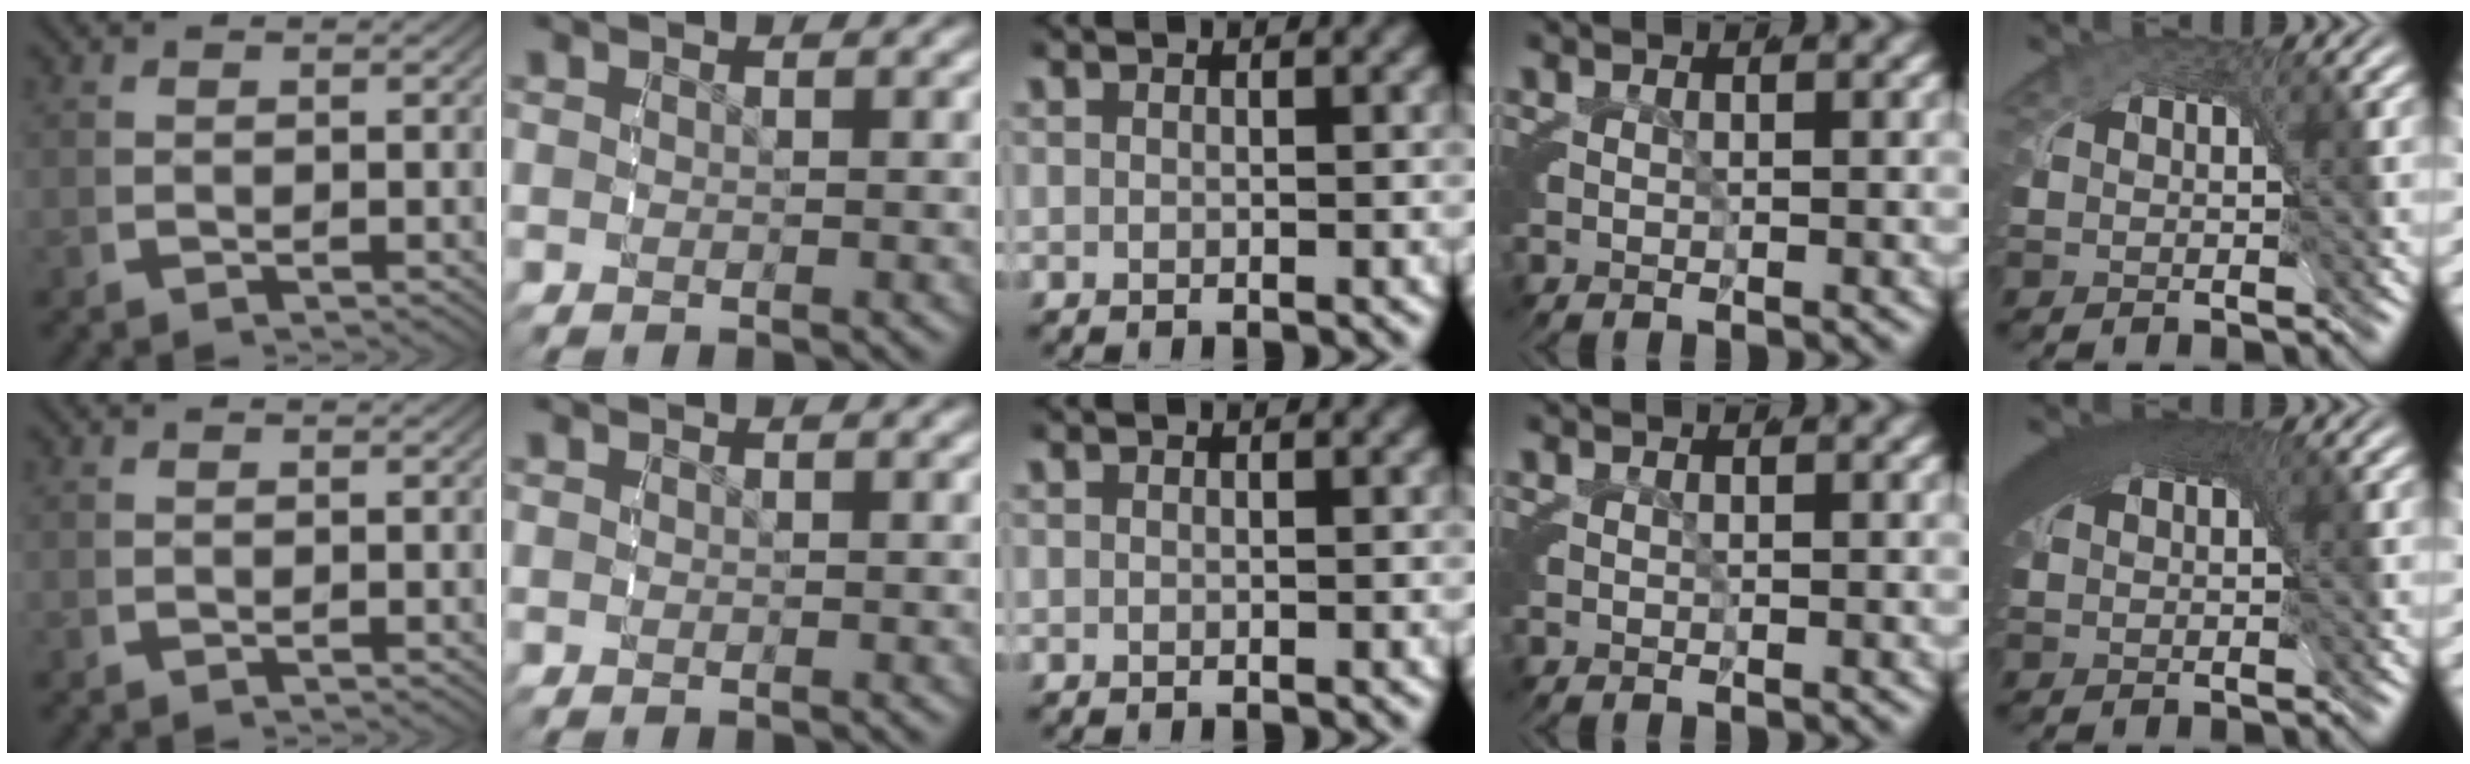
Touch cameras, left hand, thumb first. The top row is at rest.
{"little": {"total": 7.3, "force": [2.8, 3.5, 5.7], "torque": [-0.090, 0.016, 0.031]}}